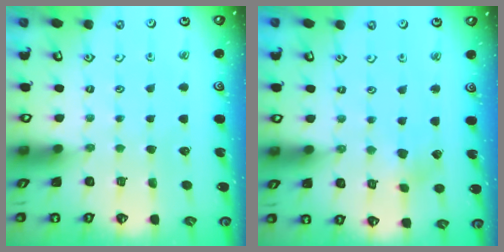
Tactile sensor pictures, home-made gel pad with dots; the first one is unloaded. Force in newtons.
{"total": 2.8, "press": 2.8, "slide": 0.5}